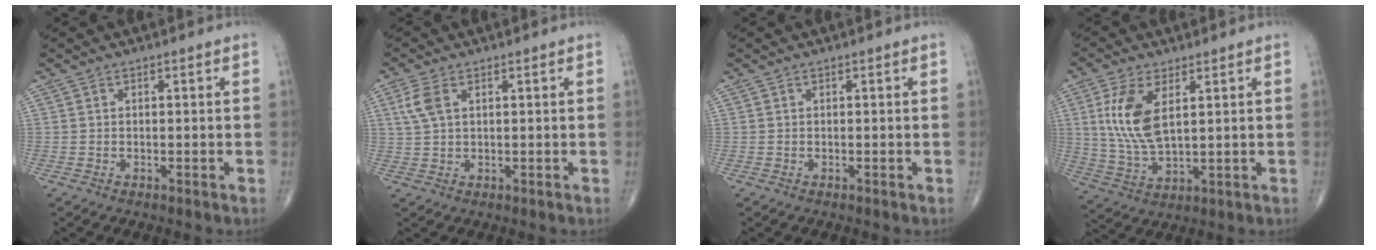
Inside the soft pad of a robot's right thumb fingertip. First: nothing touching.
{"total": 4.1, "force": [1.6, 2.1, 3.2], "torque": [-0.083, 0.009, 0.034]}
{"total": 0.0}
{"total": 10.9, "force": [3.3, 5.1, 9.0], "torque": [-0.191, -0.012, 0.073]}